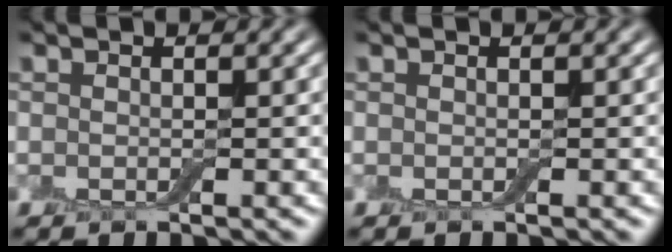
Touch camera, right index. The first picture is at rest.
{"total": 0.0}